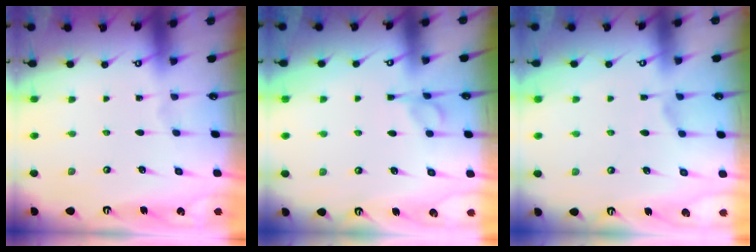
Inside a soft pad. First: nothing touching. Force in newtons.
{"total": 4.4, "press": 4.4, "slide": 0.6}
{"total": 1.6, "press": 0.9, "slide": 1.4}